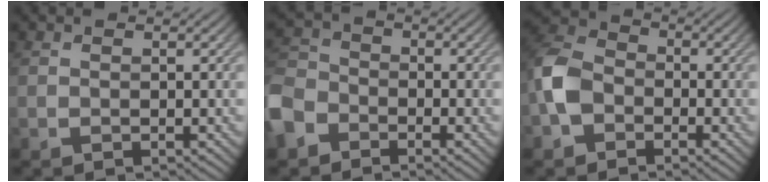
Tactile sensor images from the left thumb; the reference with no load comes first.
{"total": 6.7, "force": [-4.1, 4.6, 2.6], "torque": [-0.079, -0.008, -0.107]}
{"total": 6.5, "force": [-2.3, 5.0, 3.5], "torque": [-0.087, 0.005, -0.069]}